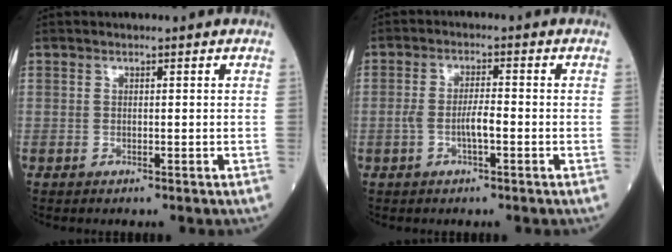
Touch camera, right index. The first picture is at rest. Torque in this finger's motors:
{"motor_torque": [0.82, -0.14, 0.36, 0.11]}